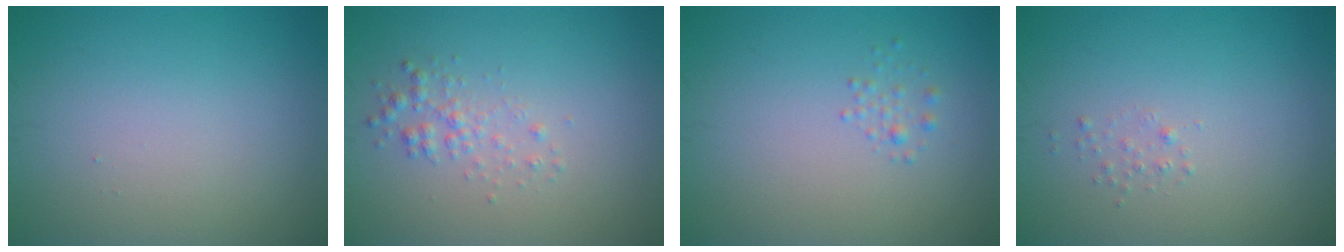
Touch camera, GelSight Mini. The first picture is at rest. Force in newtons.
{"total": 1.6, "press": 1.6, "slide": 0.0}
{"total": 0.9, "press": 0.9, "slide": 0.1}
{"total": 0.6, "press": 0.6, "slide": 0.0}